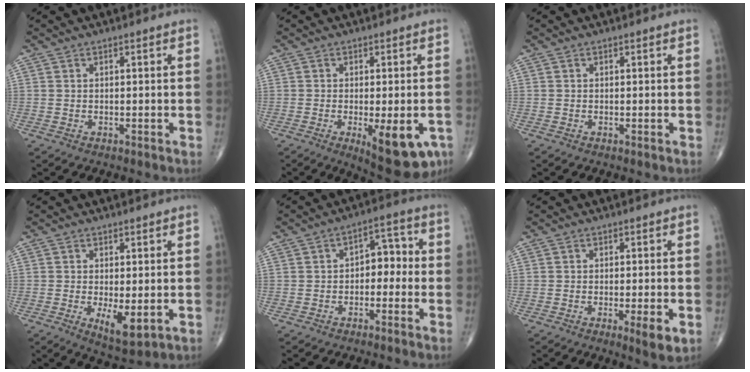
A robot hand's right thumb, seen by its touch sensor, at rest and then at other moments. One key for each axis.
{"total": 11.6, "fx": -4.4, "fy": 4.3, "fz": 9.8, "tx": -0.118, "ty": -0.007, "tz": -0.051}
{"total": 0.0}
{"total": 6.3, "fx": -1.2, "fy": 2.5, "fz": 5.6, "tx": -0.091, "ty": -0.019, "tz": -0.012}
{"total": 5.8, "fx": -0.9, "fy": 3.8, "fz": 4.3, "tx": -0.029, "ty": 0.031, "tz": -0.025}
{"total": 4.5, "fx": -1.4, "fy": 0.9, "fz": 4.2, "tx": -0.063, "ty": -0.010, "tz": -0.023}